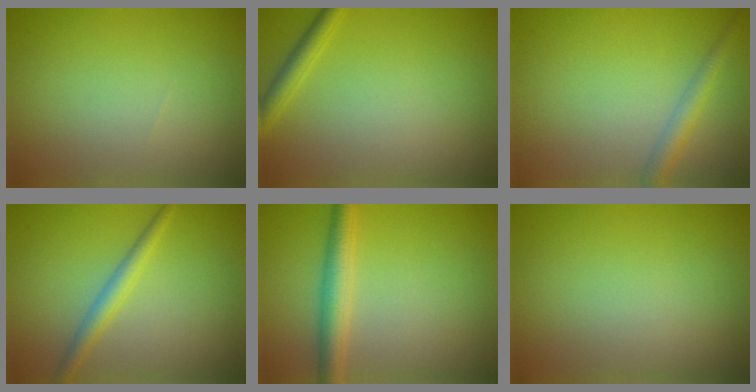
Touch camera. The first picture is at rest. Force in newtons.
{"total": 1.8, "press": 1.8, "slide": 0.1}
{"total": 2.1, "press": 2.1, "slide": 0.1}
{"total": 1.5, "press": 1.5, "slide": 0.1}
{"total": 3.5, "press": 3.5, "slide": 0.1}
{"total": 0.0}